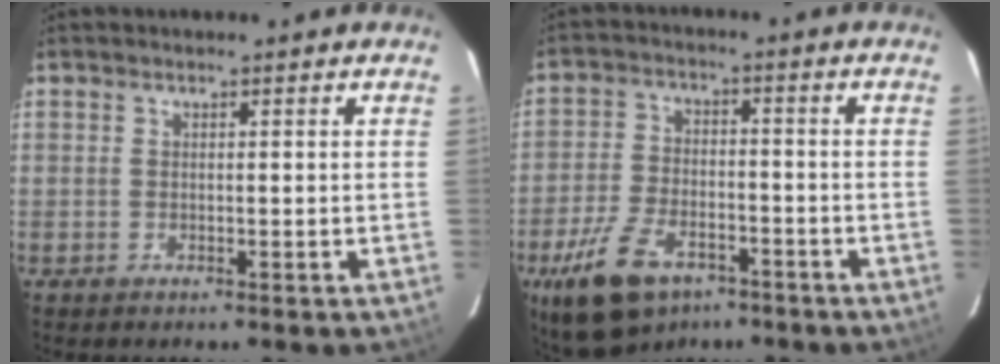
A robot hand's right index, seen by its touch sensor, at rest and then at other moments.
{"total": 13.7, "force": [-8.5, 7.2, 7.9], "torque": [-0.179, -0.014, -0.148]}